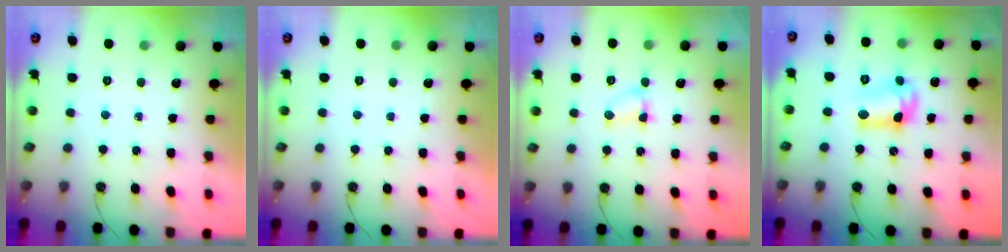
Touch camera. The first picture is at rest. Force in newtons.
{"total": 0.0}
{"total": 3.2, "press": 3.2, "slide": 0.4}
{"total": 11.1, "press": 10.4, "slide": 3.9}